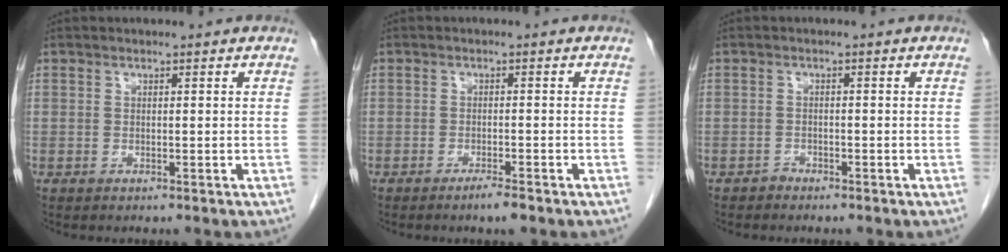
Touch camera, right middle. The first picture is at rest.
{"total": 2.1, "force": [-1.6, 0.1, 1.4], "torque": [-0.028, -0.003, -0.027]}
{"total": 0.9, "force": [-0.8, 0.4, -0.1], "torque": [0.004, 0.002, -0.018]}